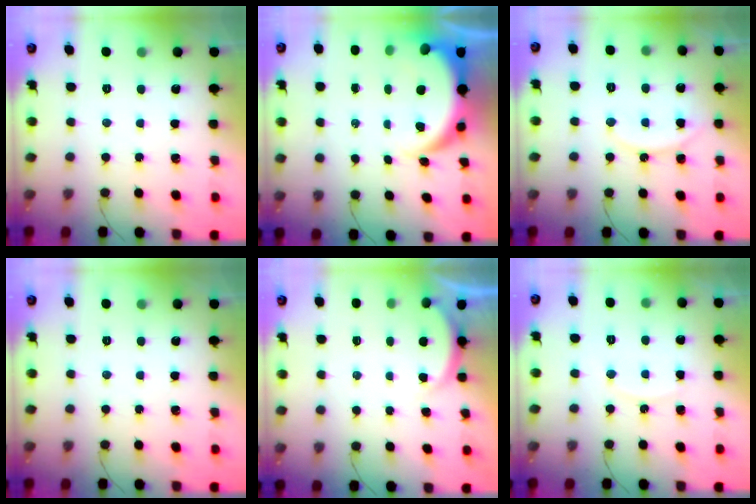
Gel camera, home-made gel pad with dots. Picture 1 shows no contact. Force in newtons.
{"total": 7.8, "press": 7.6, "slide": 1.5}
{"total": 11.2, "press": 11.1, "slide": 1.3}
{"total": 0.0}
{"total": 2.4, "press": 2.4, "slide": 0.6}
{"total": 6.5, "press": 6.5, "slide": 0.2}